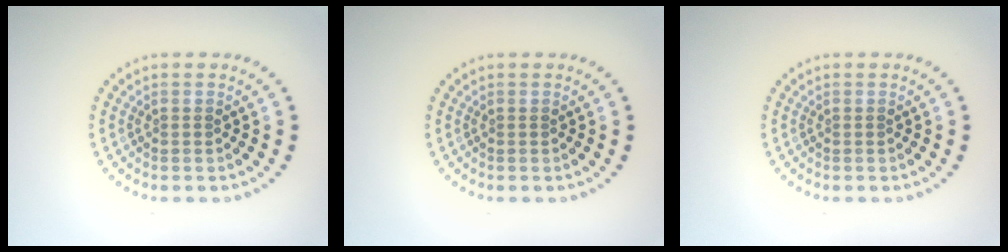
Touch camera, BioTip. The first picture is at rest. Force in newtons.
{"total": 0.0}
{"total": 0.0}